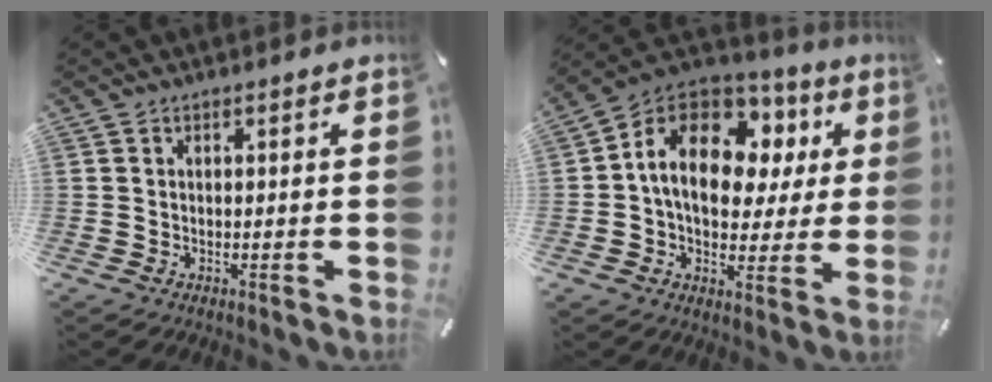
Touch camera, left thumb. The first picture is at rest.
{"total": 15.3, "force": [3.3, 10.8, 10.4], "torque": [-0.186, -0.014, 0.056]}